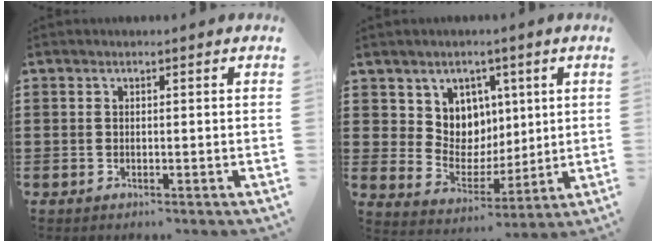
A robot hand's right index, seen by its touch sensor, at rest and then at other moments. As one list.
[{"total": 7.0, "force": [3.6, 6.0, 0.2], "torque": [-0.043, -0.026, 0.070]}]